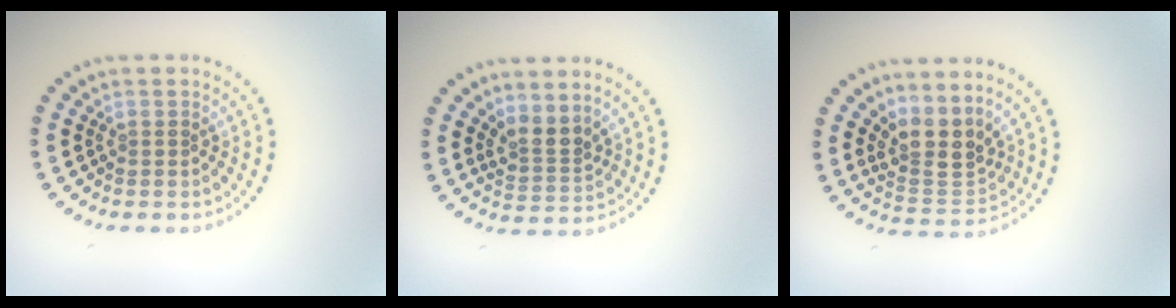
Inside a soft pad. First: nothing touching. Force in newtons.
{"total": 2.5, "press": 1.9, "slide": 1.6}
{"total": 3.7, "press": 2.9, "slide": 2.3}